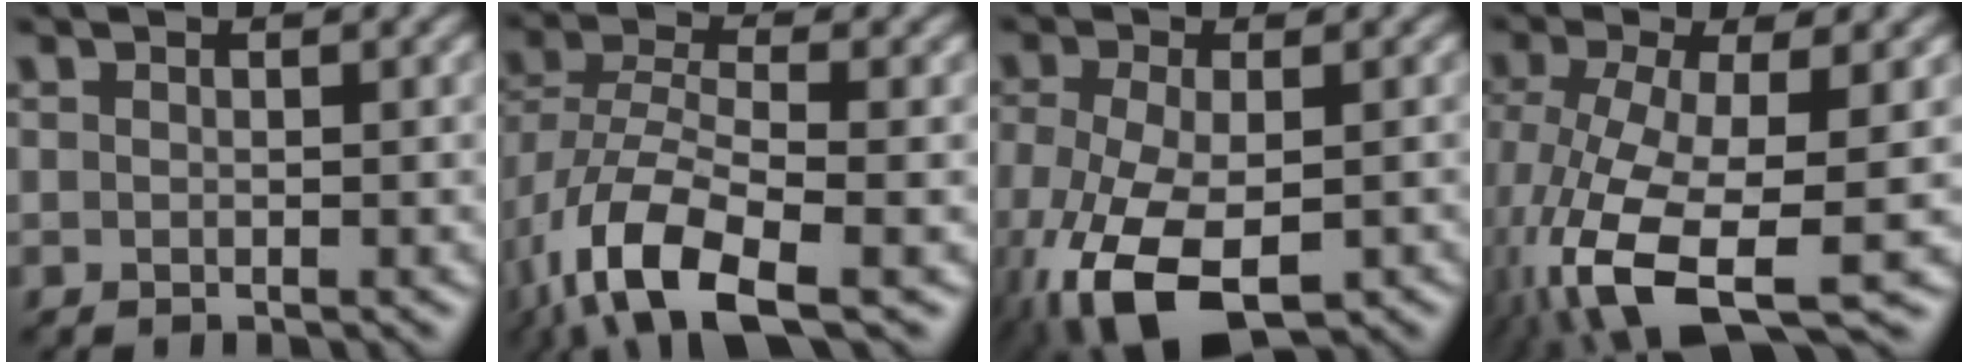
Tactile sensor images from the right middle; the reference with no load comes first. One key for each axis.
{"total": 10.0, "fx": -5.2, "fy": 4.0, "fz": 7.6, "tx": -0.159, "ty": -0.012, "tz": -0.104}
{"total": 9.9, "fx": -4.8, "fy": 4.5, "fz": 7.4, "tx": -0.166, "ty": -0.025, "tz": -0.083}
{"total": 11.8, "fx": -4.6, "fy": 4.5, "fz": 9.9, "tx": -0.215, "ty": -0.029, "tz": -0.078}